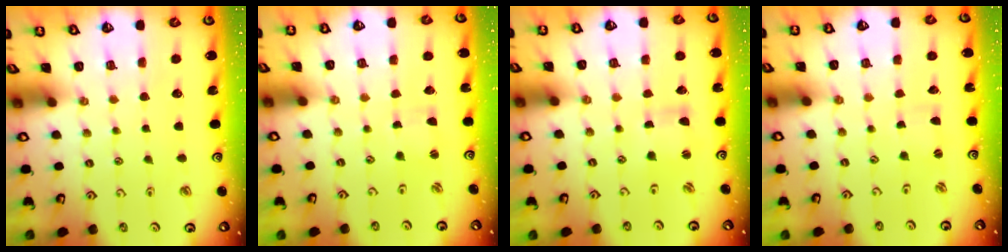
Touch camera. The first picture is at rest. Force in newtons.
{"total": 1.5, "press": 1.5, "slide": 0.3}
{"total": 1.7, "press": 1.6, "slide": 0.4}
{"total": 1.3, "press": 1.3, "slide": 0.2}